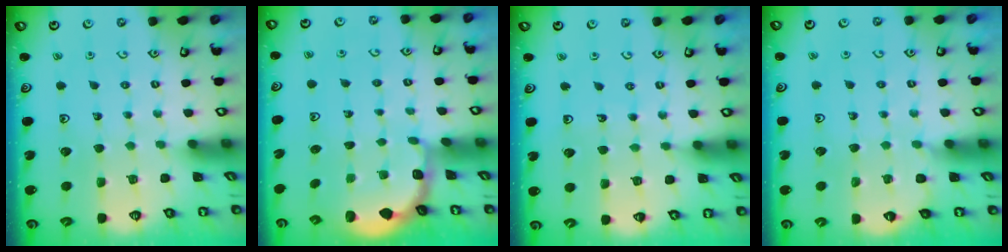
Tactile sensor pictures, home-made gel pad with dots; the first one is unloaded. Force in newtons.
{"total": 1.9, "press": 1.8, "slide": 0.7}
{"total": 4.7, "press": 4.4, "slide": 1.4}
{"total": 3.9, "press": 3.9, "slide": 0.6}